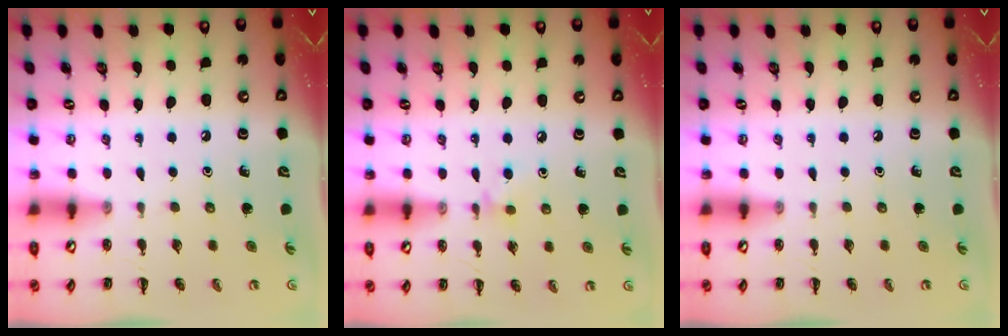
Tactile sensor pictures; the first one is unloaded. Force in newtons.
{"total": 3.9, "press": 3.5, "slide": 1.5}
{"total": 0.0}